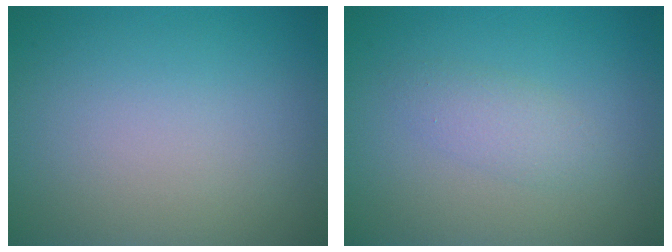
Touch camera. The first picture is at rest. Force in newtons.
{"total": 1.8, "press": 1.8, "slide": 0.0}